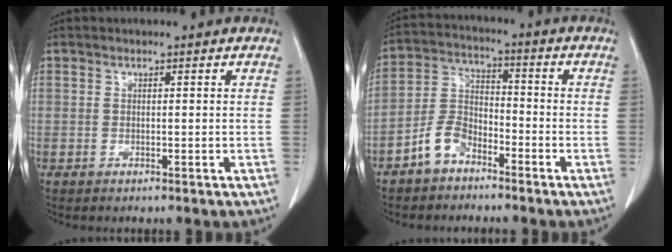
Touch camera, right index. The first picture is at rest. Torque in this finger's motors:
{"motor_torque": [0.04, -0.07, -0.03, -0.03]}